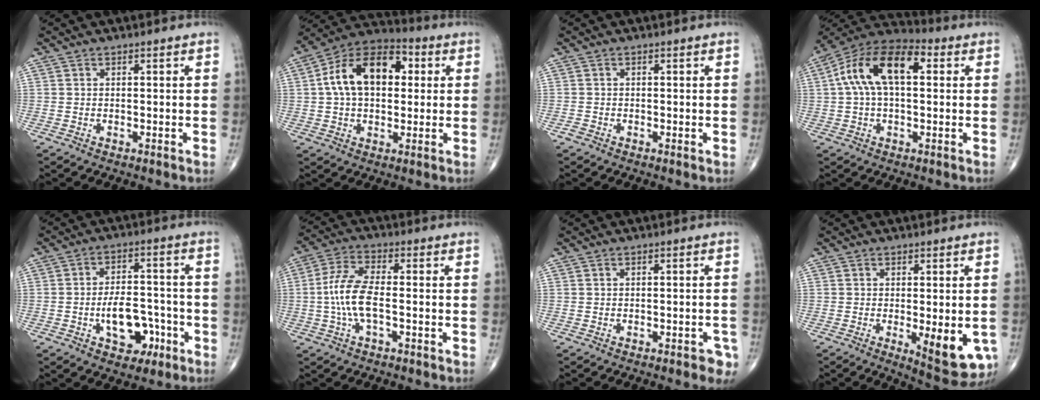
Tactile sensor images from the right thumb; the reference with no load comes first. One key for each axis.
{"total": 16.4, "fx": 2.8, "fy": 10.3, "fz": 12.4, "tx": -0.188, "ty": 0.026, "tz": 0.038}
{"total": 1.0, "fx": -0.5, "fy": 0.6, "fz": 0.6, "tx": -0.007, "ty": -0.002, "tz": -0.012}
{"total": 14.9, "fx": 2.9, "fy": 7.9, "fz": 12.3, "tx": -0.227, "ty": 0.039, "tz": 0.042}
{"total": 10.1, "fx": -3.7, "fy": 6.1, "fz": 7.2, "tx": -0.085, "ty": 0.036, "tz": -0.050}
{"total": 8.9, "fx": -1.4, "fy": 3.5, "fz": 8.1, "tx": -0.185, "ty": 0.022, "tz": -0.029}
{"total": 3.5, "fx": -2.1, "fy": 1.4, "fz": 2.4, "tx": -0.018, "ty": 0.009, "tz": -0.024}
{"total": 10.3, "fx": -2.5, "fy": 3.6, "fz": 9.4, "tx": -0.116, "ty": -0.022, "tz": -0.027}